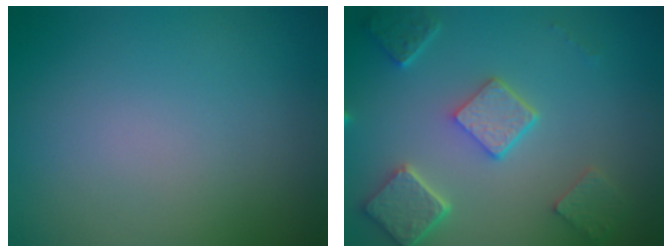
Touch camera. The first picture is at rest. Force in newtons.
{"total": 4.8, "press": 3.7, "slide": 3.0}